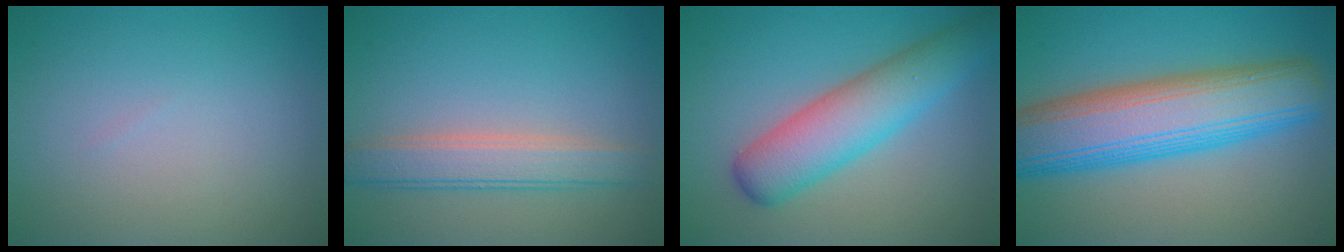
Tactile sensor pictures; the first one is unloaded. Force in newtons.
{"total": 3.8, "press": 3.7, "slide": 0.4}
{"total": 6.5, "press": 6.5, "slide": 0.4}
{"total": 11.2, "press": 11.2, "slide": 0.4}